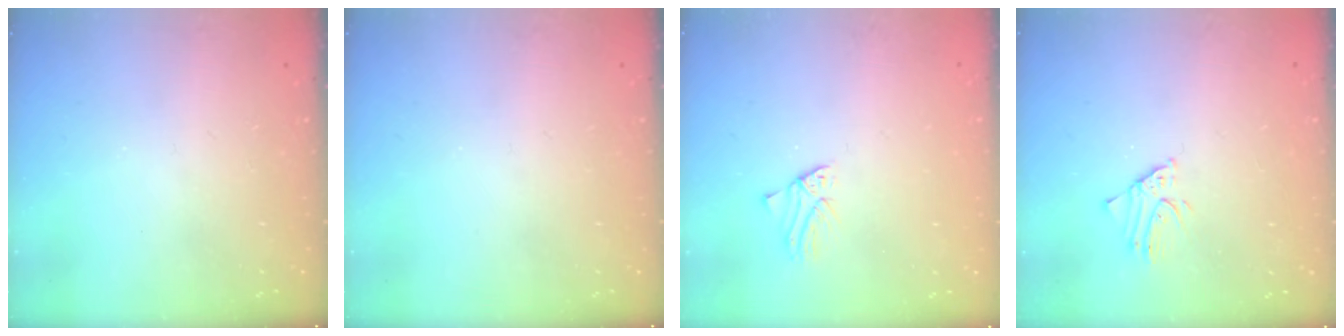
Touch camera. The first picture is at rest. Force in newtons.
{"total": 0.0}
{"total": 1.2, "press": 1.2, "slide": 0.2}
{"total": 1.9, "press": 1.9, "slide": 0.1}